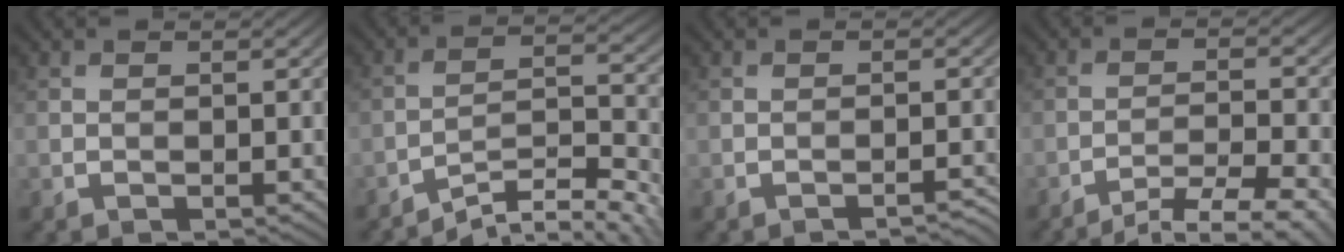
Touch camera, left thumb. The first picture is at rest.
{"total": 7.0, "force": [-6.0, 0.5, 3.5], "torque": [-0.064, 0.005, -0.100]}
{"total": 1.8, "force": [-1.8, -0.4, 0.0], "torque": [0.004, 0.007, -0.025]}
{"total": 5.2, "force": [-4.2, 0.2, 3.1], "torque": [-0.057, 0.005, -0.065]}